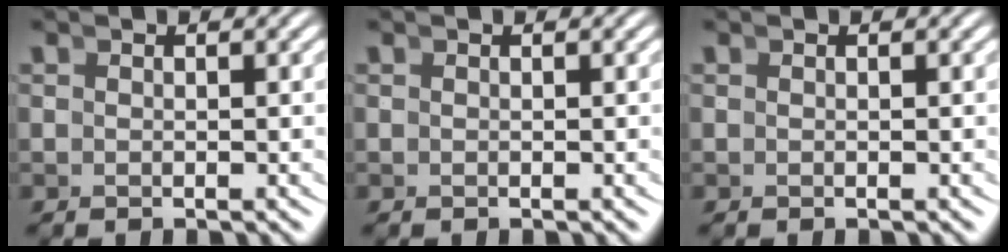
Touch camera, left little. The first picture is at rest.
{"total": 0.0}
{"total": 0.0}